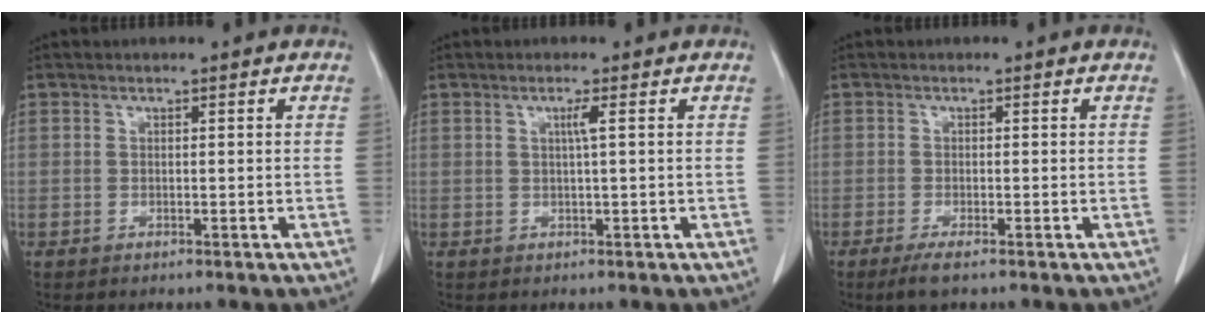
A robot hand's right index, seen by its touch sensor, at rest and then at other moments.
{"total": 1.5, "force": [0.3, -0.4, 1.4], "torque": [-0.028, 0.000, 0.005]}
{"total": 2.5, "force": [-1.6, 0.3, 1.9], "torque": [-0.035, -0.006, -0.029]}